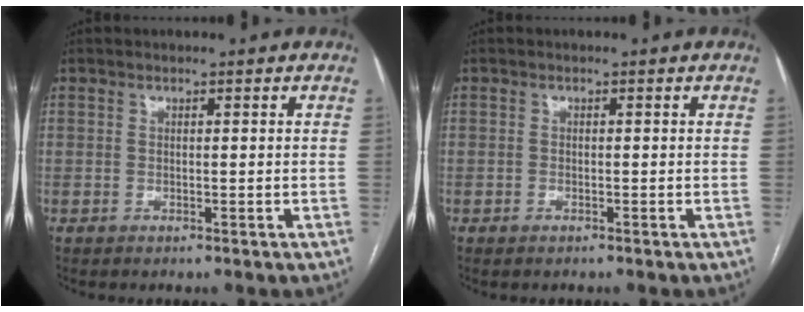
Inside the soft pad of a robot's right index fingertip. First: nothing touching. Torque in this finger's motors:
{"motor_torque": [0.02, -0.02, 0.07, 0.00]}